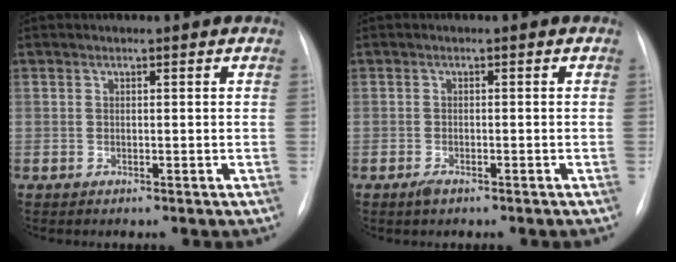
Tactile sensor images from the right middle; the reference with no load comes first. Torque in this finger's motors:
{"motor_torque": [-0.04, -0.02, 0.02, 0.01]}